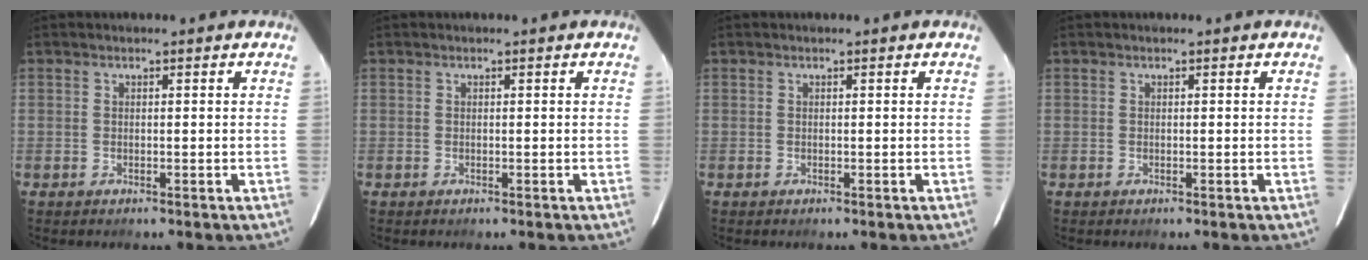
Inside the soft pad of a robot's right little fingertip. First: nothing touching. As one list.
[{"total": 0.0}, {"total": 0.0}, {"total": 0.0}]